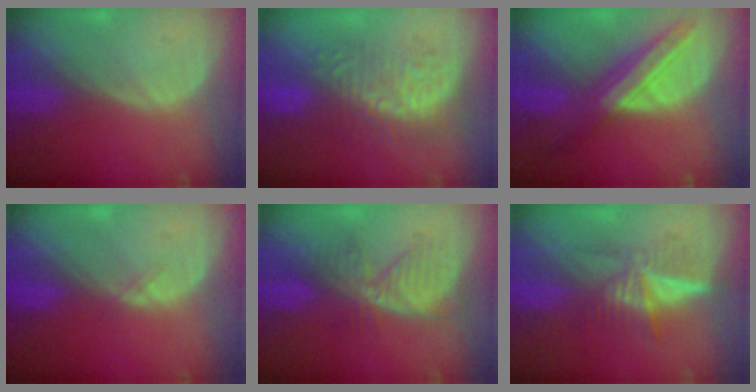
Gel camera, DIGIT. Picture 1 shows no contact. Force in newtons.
{"total": 8.9, "press": 8.7, "slide": 1.9}
{"total": 8.4, "press": 7.5, "slide": 3.8}
{"total": 0.6, "press": 0.5, "slide": 0.2}
{"total": 6.0, "press": 5.9, "slide": 1.1}
{"total": 6.5, "press": 5.5, "slide": 3.4}